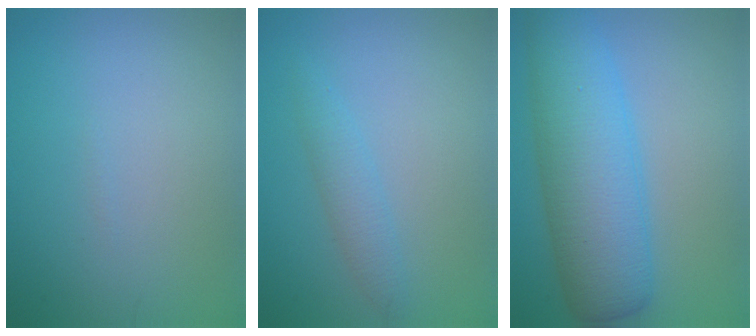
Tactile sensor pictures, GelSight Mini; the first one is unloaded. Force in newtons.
{"total": 2.0, "press": 2.0, "slide": 0.1}
{"total": 8.9, "press": 8.9, "slide": 0.2}